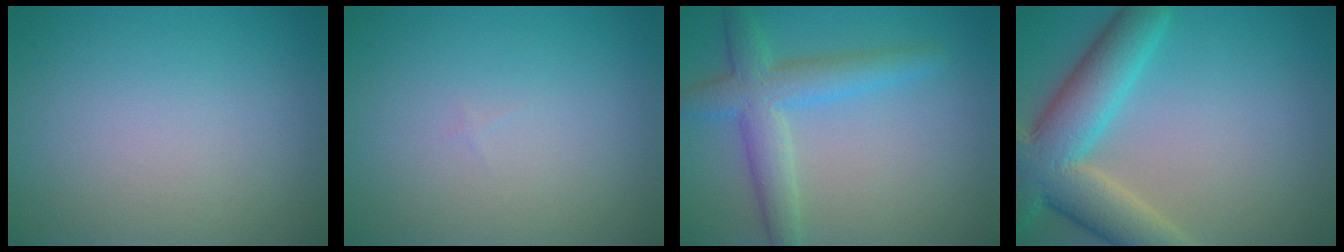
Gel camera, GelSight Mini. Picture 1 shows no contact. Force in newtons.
{"total": 0.0}
{"total": 4.7, "press": 4.7, "slide": 0.1}
{"total": 8.6, "press": 8.6, "slide": 0.6}